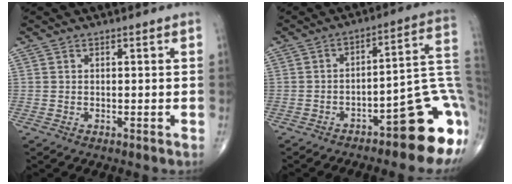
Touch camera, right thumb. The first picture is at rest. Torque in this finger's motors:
{"motor_torque": [2.60, 2.21, 1.27, -1.50, 0.40]}